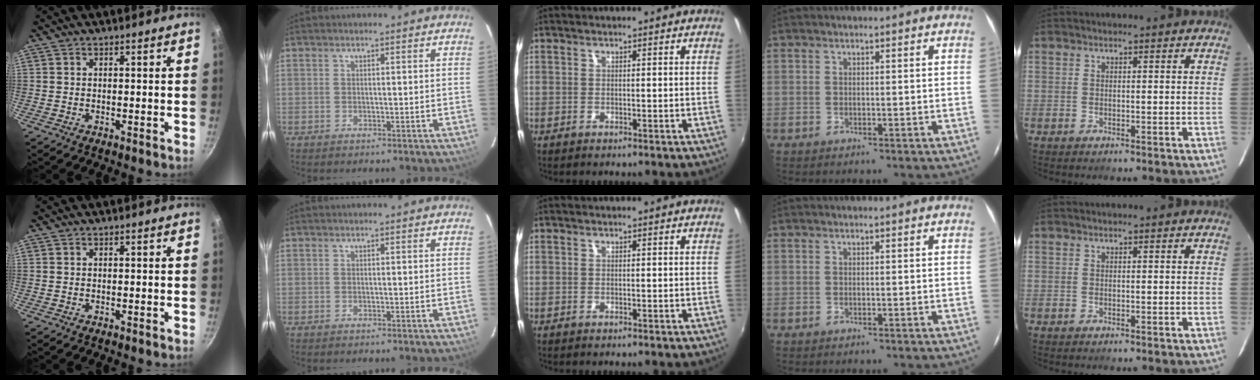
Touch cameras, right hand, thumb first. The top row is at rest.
{}